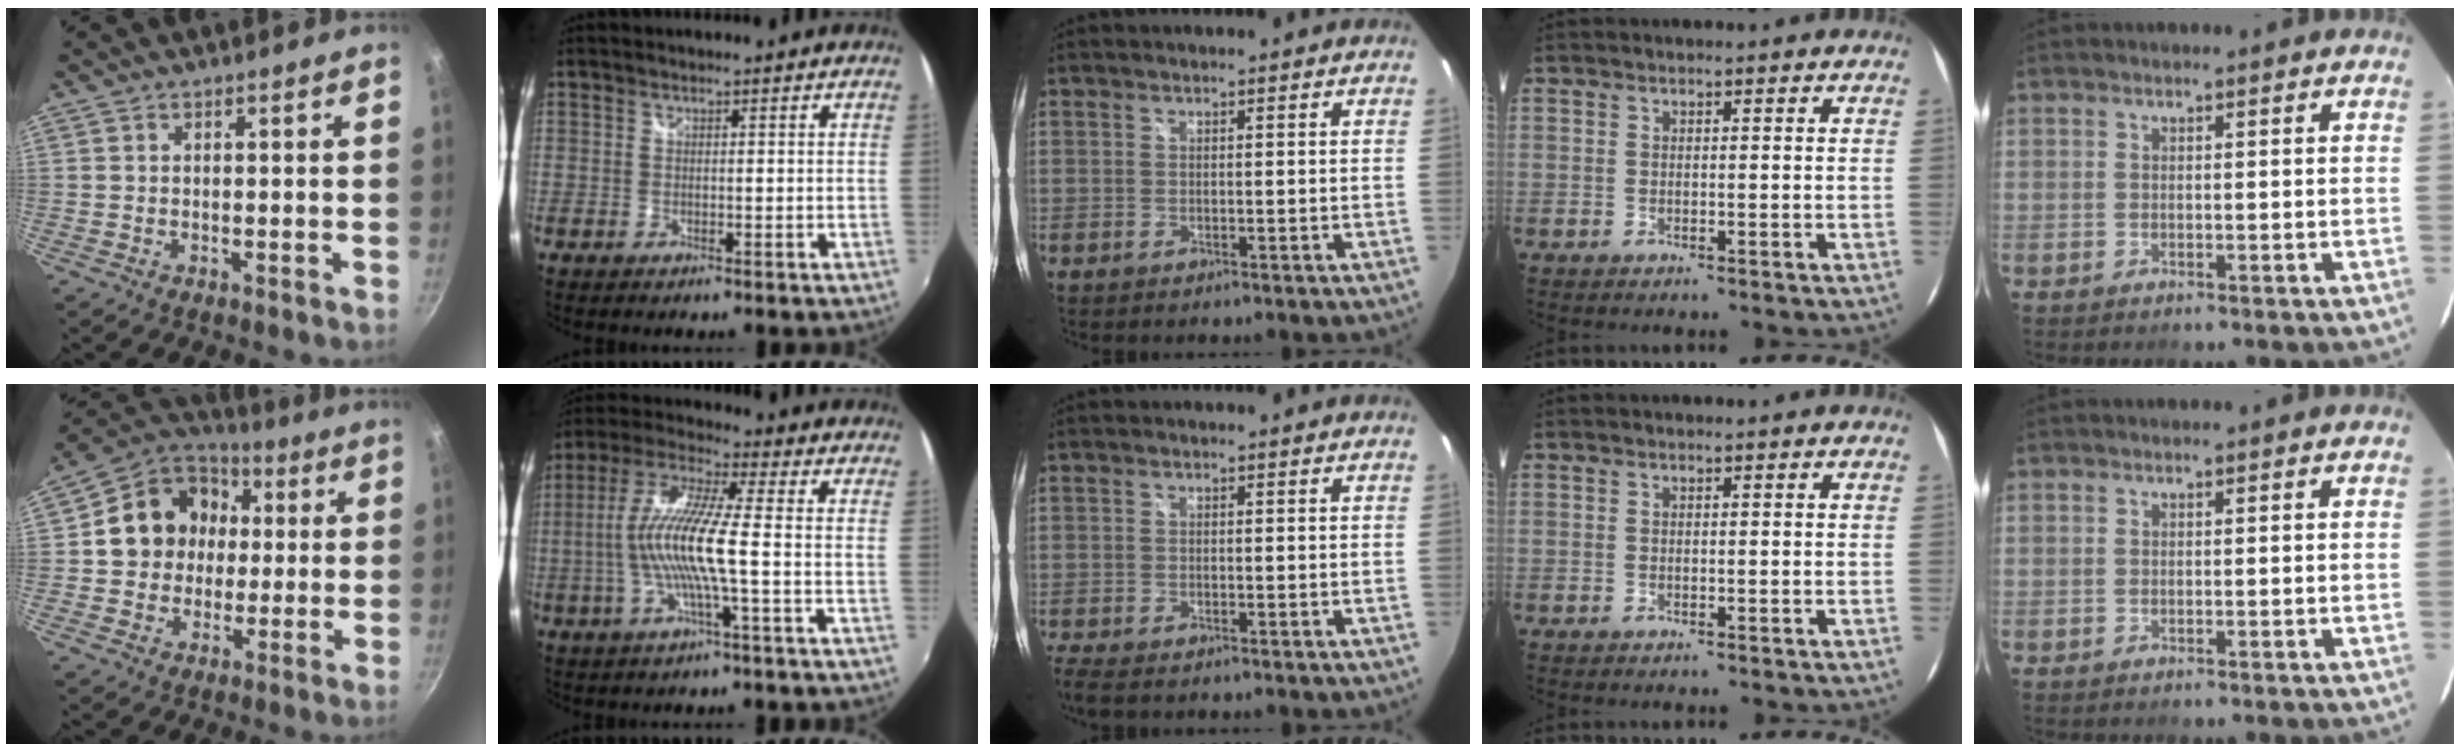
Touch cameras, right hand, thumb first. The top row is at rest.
{"thumb": {"total": 15.5, "force": [1.7, 13.5, 7.3], "torque": [-0.085, 0.030, 0.016]}, "index": {"total": 12.7, "force": [-2.3, 0.3, 12.5], "torque": [-0.245, 0.001, -0.044]}, "middle": {"total": 3.9, "force": [-3.0, 1.1, 2.3], "torque": [-0.053, -0.023, -0.058]}}